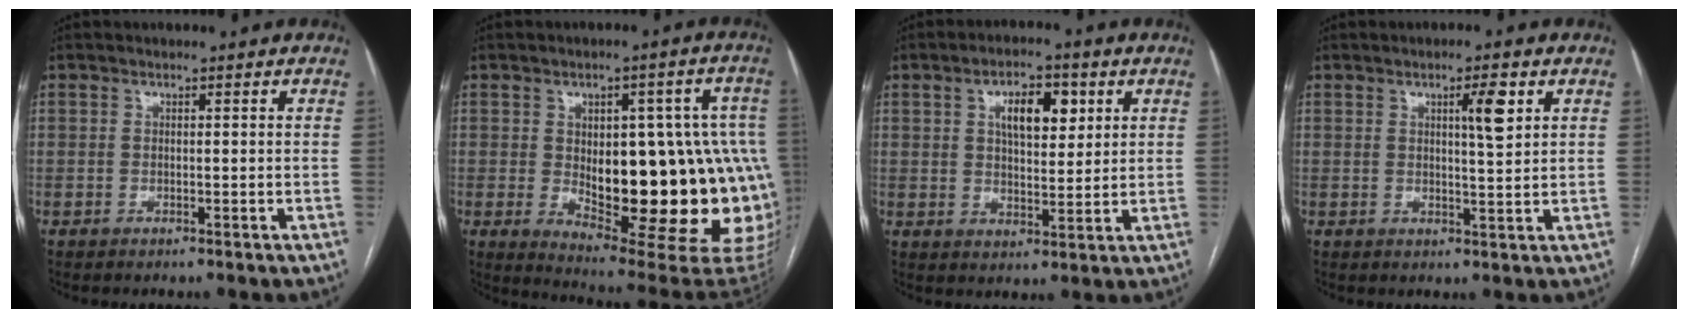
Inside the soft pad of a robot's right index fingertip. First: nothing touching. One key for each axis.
{"total": 25.4, "fx": -1.8, "fy": 9.3, "fz": 23.6, "tx": -0.234, "ty": 0.019, "tz": 0.007}
{"total": 7.6, "fx": 2.9, "fy": 3.4, "fz": 6.2, "tx": -0.099, "ty": 0.010, "tz": 0.050}
{"total": 4.5, "fx": 1.9, "fy": 0.4, "fz": 4.0, "tx": -0.061, "ty": -0.002, "tz": 0.029}